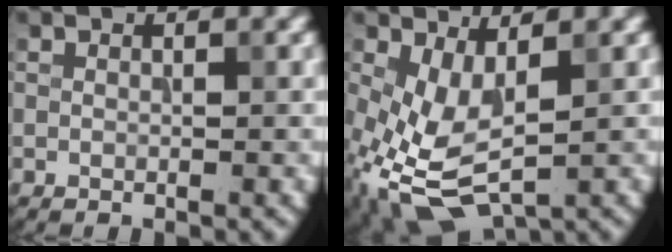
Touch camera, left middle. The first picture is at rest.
{"total": 5.5, "force": [-1.5, 2.5, 4.7], "torque": [-0.122, -0.008, -0.019]}